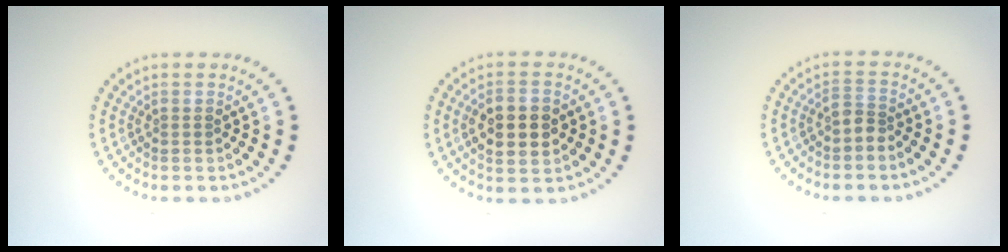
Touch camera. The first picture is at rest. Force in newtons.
{"total": 4.9, "press": 4.9, "slide": 0.3}
{"total": 1.7, "press": 1.3, "slide": 1.1}